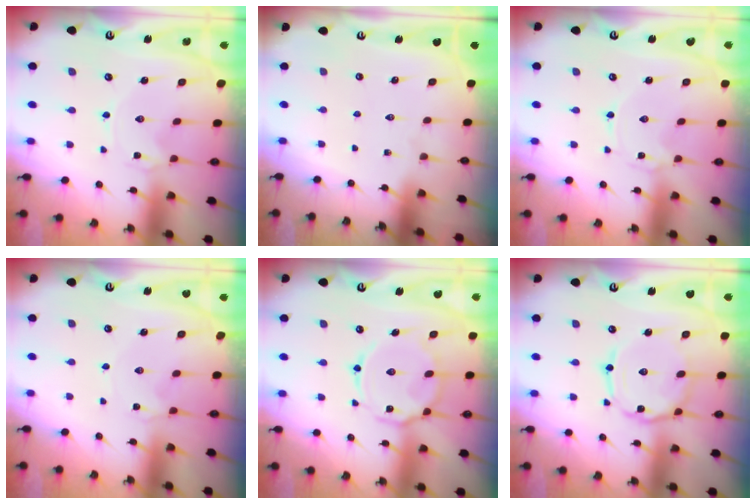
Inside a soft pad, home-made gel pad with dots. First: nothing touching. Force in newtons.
{"total": 0.0}
{"total": 0.0}
{"total": 0.9, "press": 0.8, "slide": 0.2}
{"total": 13.0, "press": 13.0, "slide": 1.2}
{"total": 7.1, "press": 7.0, "slide": 0.3}